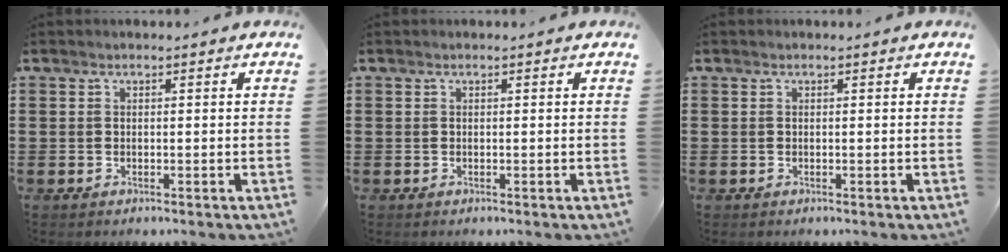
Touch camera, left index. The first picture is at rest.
{"total": 0.0}
{"total": 0.0}